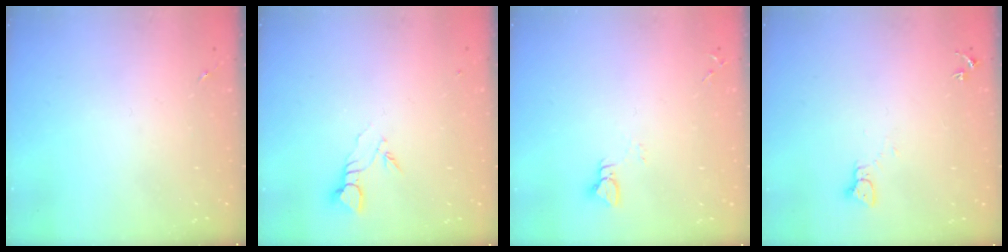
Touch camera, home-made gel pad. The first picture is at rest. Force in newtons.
{"total": 3.7, "press": 3.6, "slide": 0.3}
{"total": 3.0, "press": 3.0, "slide": 0.3}
{"total": 2.2, "press": 2.2, "slide": 0.2}